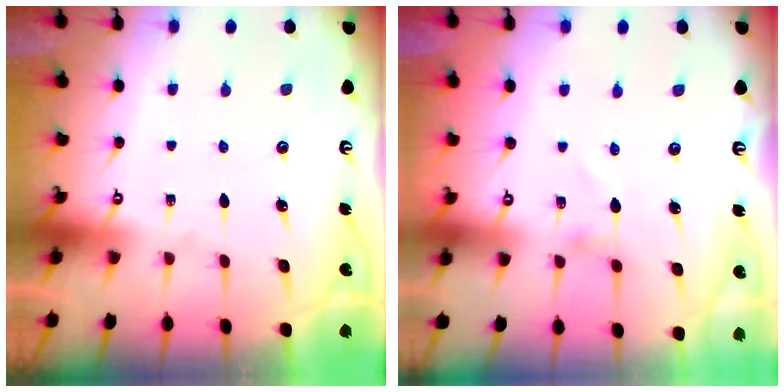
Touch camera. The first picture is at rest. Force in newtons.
{"total": 1.0, "press": 0.9, "slide": 0.3}